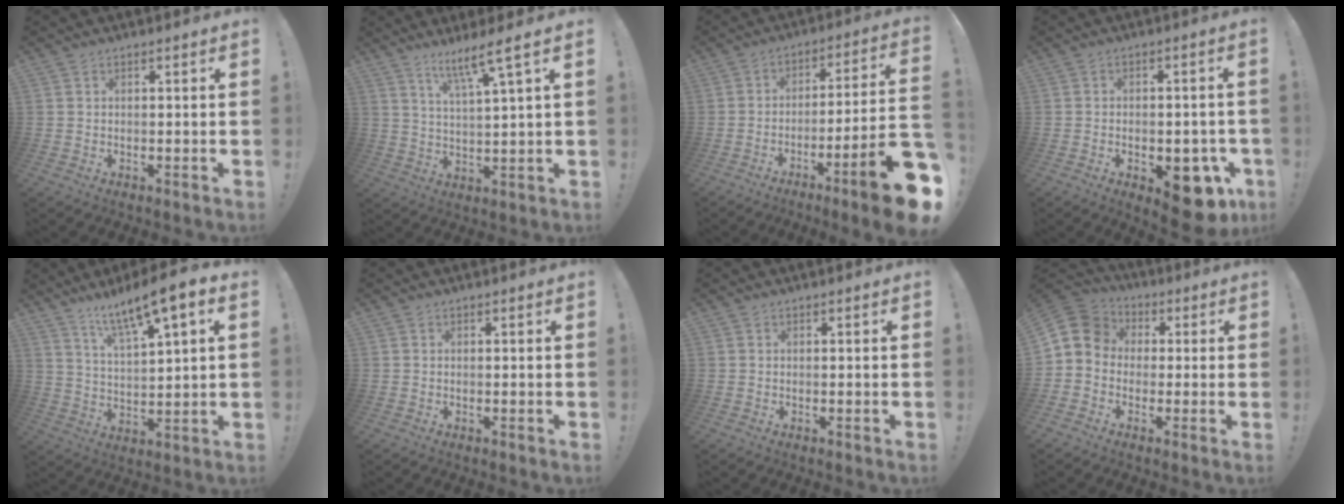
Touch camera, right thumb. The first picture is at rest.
{"total": 8.2, "force": [5.9, -0.6, 5.7], "torque": [-0.091, -0.034, 0.089]}
{"total": 15.9, "force": [-8.7, 1.0, 13.3], "torque": [-0.191, 0.039, -0.138]}
{"total": 11.8, "force": [-5.3, 6.4, 8.4], "torque": [-0.064, 0.036, -0.076]}
{"total": 11.7, "force": [8.4, 1.8, 7.9], "torque": [-0.133, -0.053, 0.136]}
{"total": 0.0}
{"total": 0.0}
{"total": 8.1, "force": [0.4, 7.4, 3.1], "torque": [-0.055, 0.009, 0.015]}